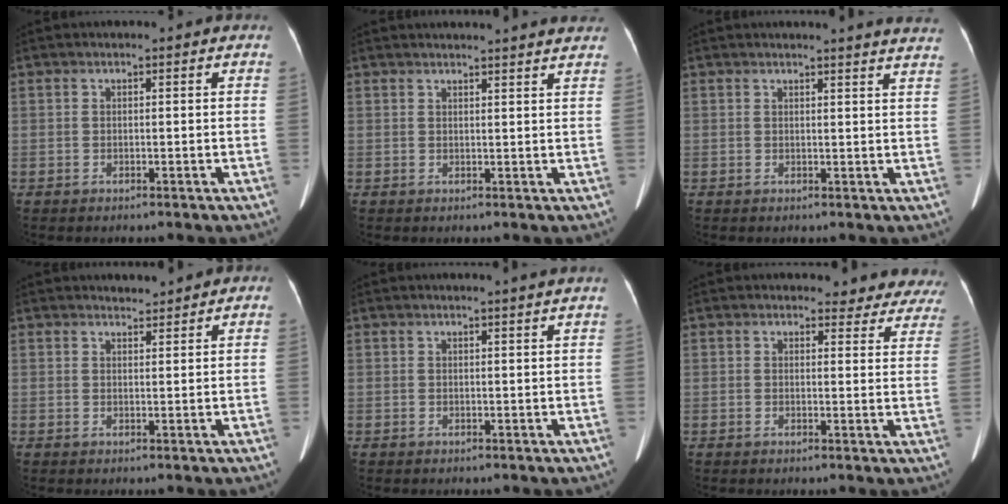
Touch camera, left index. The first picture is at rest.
{"total": 10.1, "force": [9.6, -0.3, 2.9], "torque": [-0.036, 0.004, 0.098]}
{"total": 9.3, "force": [8.9, -0.5, 2.6], "torque": [-0.027, -0.032, 0.076]}
{"total": 1.4, "force": [1.4, 0.3, 0.0], "torque": [-0.004, 0.004, 0.024]}
{"total": 1.5, "force": [1.2, -0.5, 0.6], "torque": [-0.017, -0.005, 0.023]}
{"total": 9.1, "force": [8.5, 3.2, 0.3], "torque": [0.042, -0.019, 0.058]}